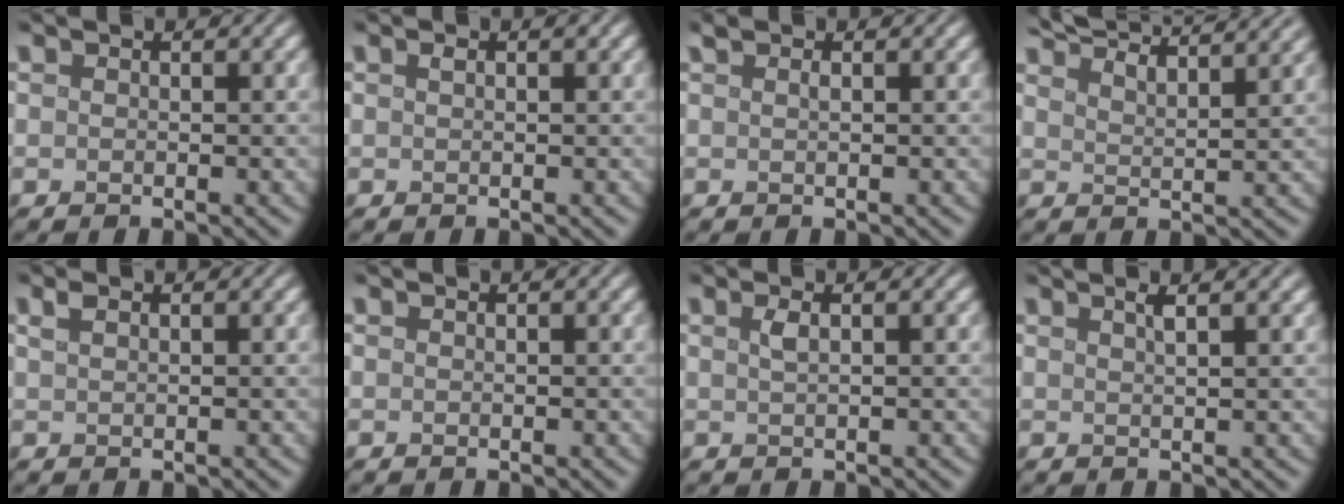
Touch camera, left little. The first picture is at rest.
{"total": 0.8, "force": [0.4, 0.2, 0.6], "torque": [-0.011, 0.003, 0.006]}
{"total": 0.9, "force": [0.5, 0.2, 0.7], "torque": [-0.013, 0.004, 0.009]}
{"total": 9.0, "force": [7.8, 1.9, 4.0], "torque": [-0.044, 0.027, 0.080]}
{"total": 1.2, "force": [0.8, 0.4, 0.8], "torque": [-0.016, 0.006, 0.015]}
{"total": 0.0}
{"total": 1.4, "force": [0.5, 0.4, 1.2], "torque": [-0.021, 0.004, 0.007]}
{"total": 3.2, "force": [1.9, 1.1, 2.3], "torque": [-0.008, 0.016, 0.004]}